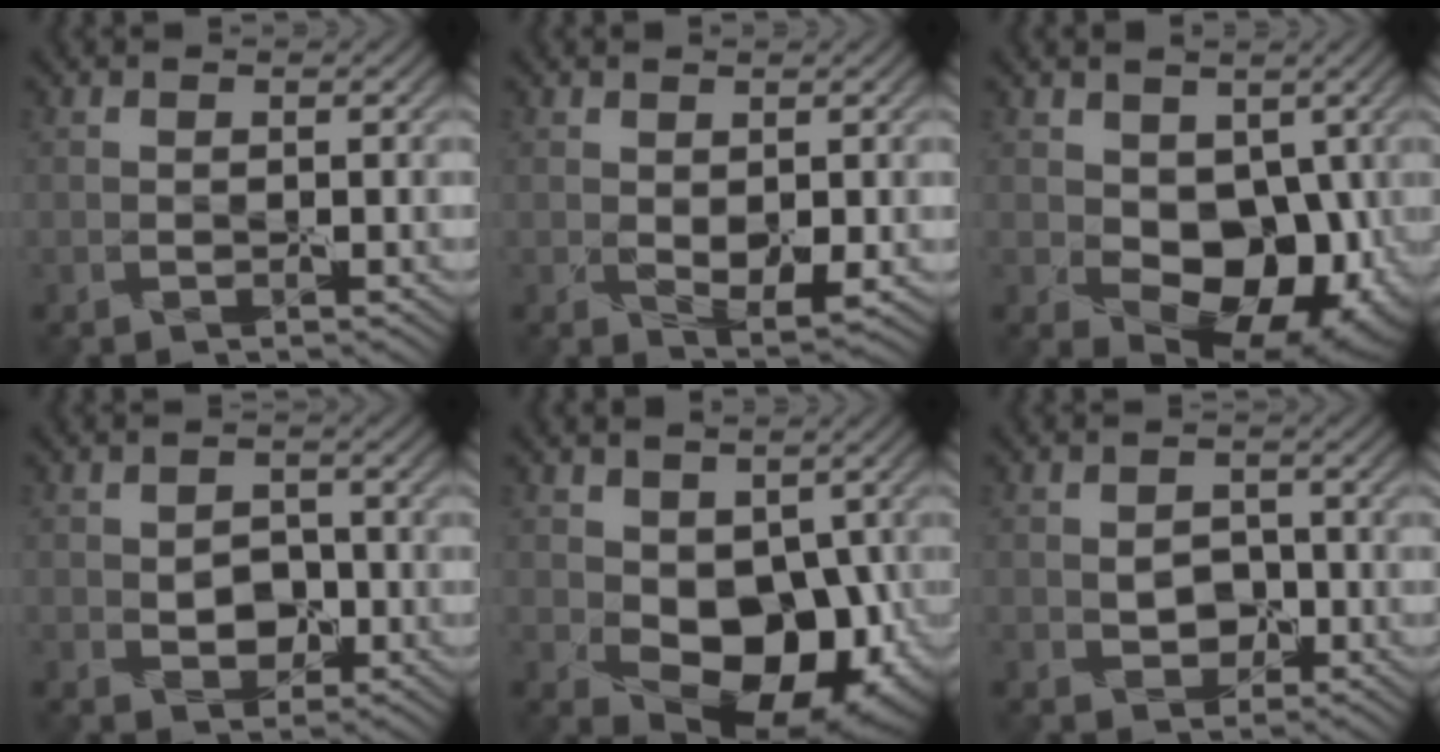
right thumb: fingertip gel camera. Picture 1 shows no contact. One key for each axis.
{"total": 1.7, "fx": 0.3, "fy": 0.7, "fz": 1.5, "tx": -0.027, "ty": -0.003, "tz": 0.011}
{"total": 9.8, "fx": -0.3, "fy": 7.0, "fz": 6.8, "tx": -0.080, "ty": -0.026, "tz": 0.009}
{"total": 1.4, "fx": -0.2, "fy": 1.3, "fz": 0.5, "tx": -0.002, "ty": 0.005, "tz": -0.008}
{"total": 9.9, "fx": -0.7, "fy": 6.8, "fz": 7.1, "tx": -0.091, "ty": -0.025, "tz": 0.002}
{"total": 1.2, "fx": -0.2, "fy": 1.2, "fz": 0.2, "tx": 0.000, "ty": 0.005, "tz": -0.007}